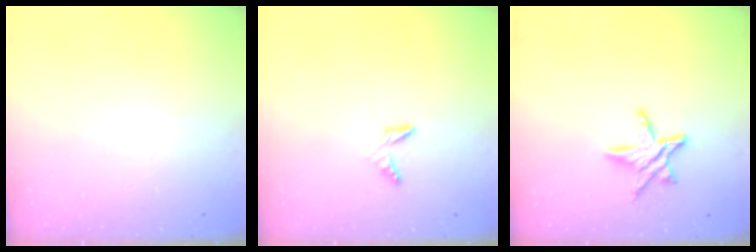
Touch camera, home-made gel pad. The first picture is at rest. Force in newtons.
{"total": 3.7, "press": 3.7, "slide": 0.2}
{"total": 8.9, "press": 8.9, "slide": 0.5}